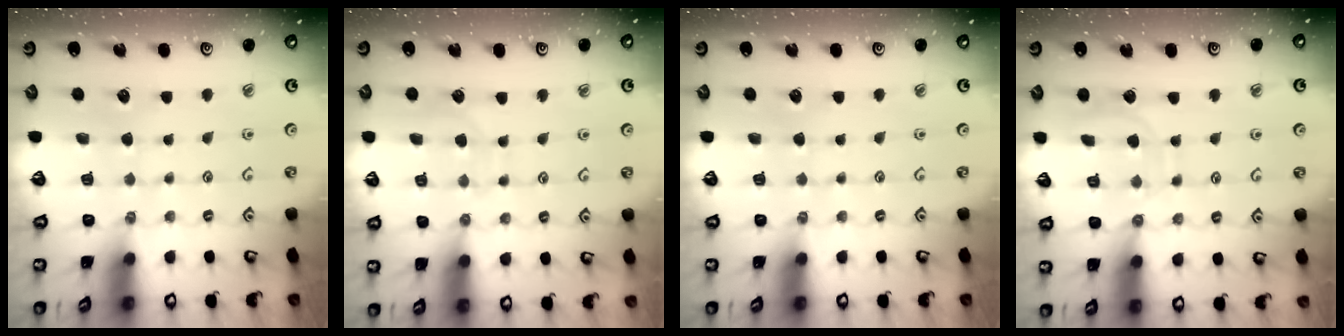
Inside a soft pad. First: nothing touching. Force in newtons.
{"total": 6.3, "press": 6.3, "slide": 0.2}
{"total": 0.0}
{"total": 8.6, "press": 8.5, "slide": 0.9}